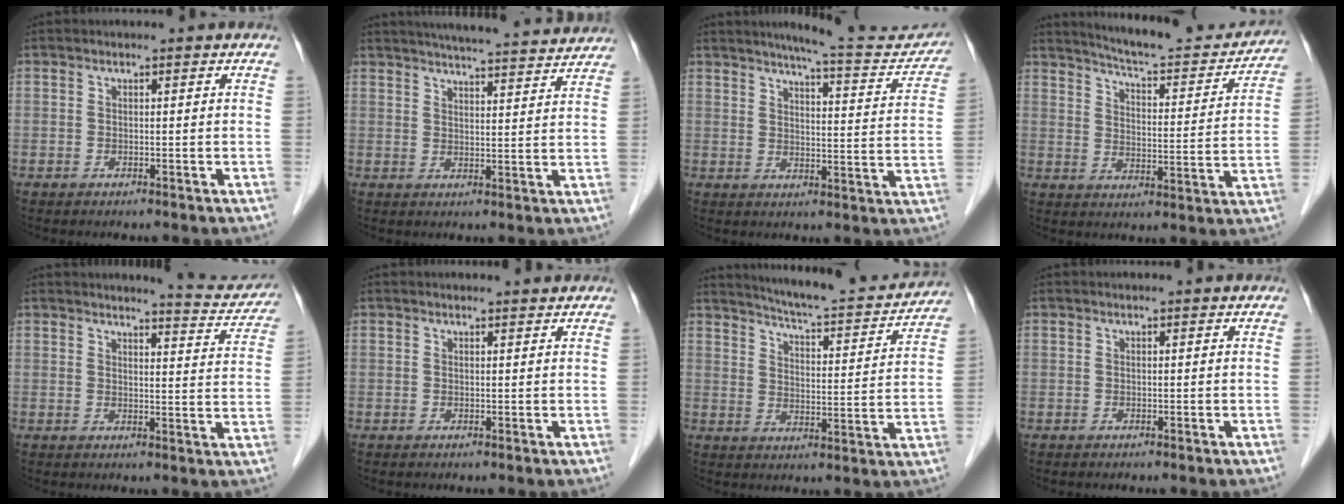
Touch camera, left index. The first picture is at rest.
{"total": 18.3, "force": [17.0, 1.3, 6.4], "torque": [-0.094, 0.006, 0.217]}
{"total": 13.7, "force": [12.8, 1.2, 4.6], "torque": [-0.055, -0.030, 0.149]}
{"total": 17.4, "force": [16.3, 2.5, 5.6], "torque": [-0.075, -0.029, 0.210]}
{"total": 8.0, "force": [7.8, 0.7, 1.3], "torque": [-0.009, -0.029, 0.076]}
{"total": 1.0, "force": [1.0, -0.1, 0.0], "torque": [-0.007, -0.005, 0.012]}
{"total": 17.5, "force": [16.3, 2.3, 6.0], "torque": [-0.086, -0.022, 0.211]}
{"total": 0.0}